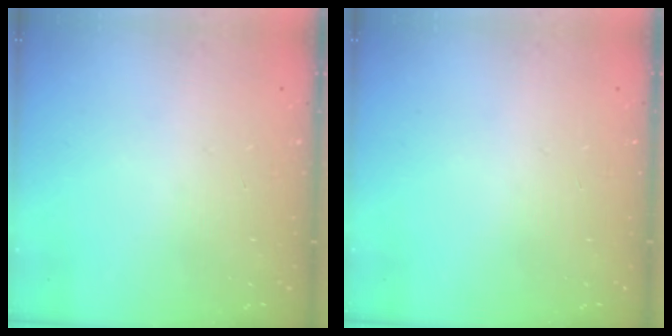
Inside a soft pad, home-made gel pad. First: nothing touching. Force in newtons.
{"total": 0.0}